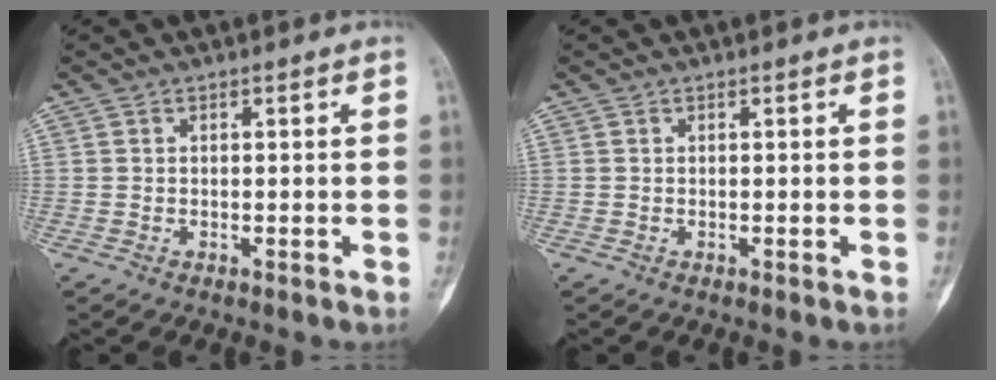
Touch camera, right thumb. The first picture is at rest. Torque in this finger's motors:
{"motor_torque": [0.00, 0.00, 0.04, -0.04, 0.00]}